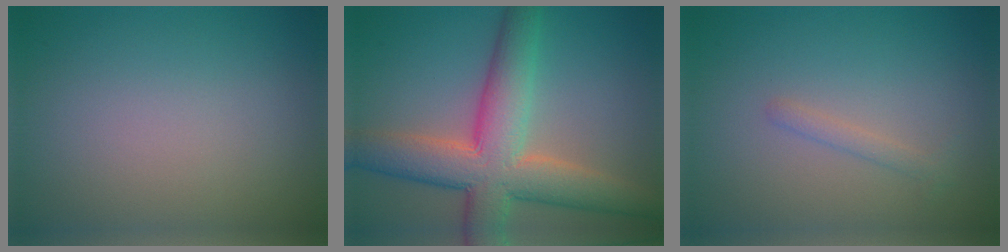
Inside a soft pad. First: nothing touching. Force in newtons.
{"total": 9.0, "press": 8.9, "slide": 0.7}
{"total": 1.1, "press": 1.1, "slide": 0.0}